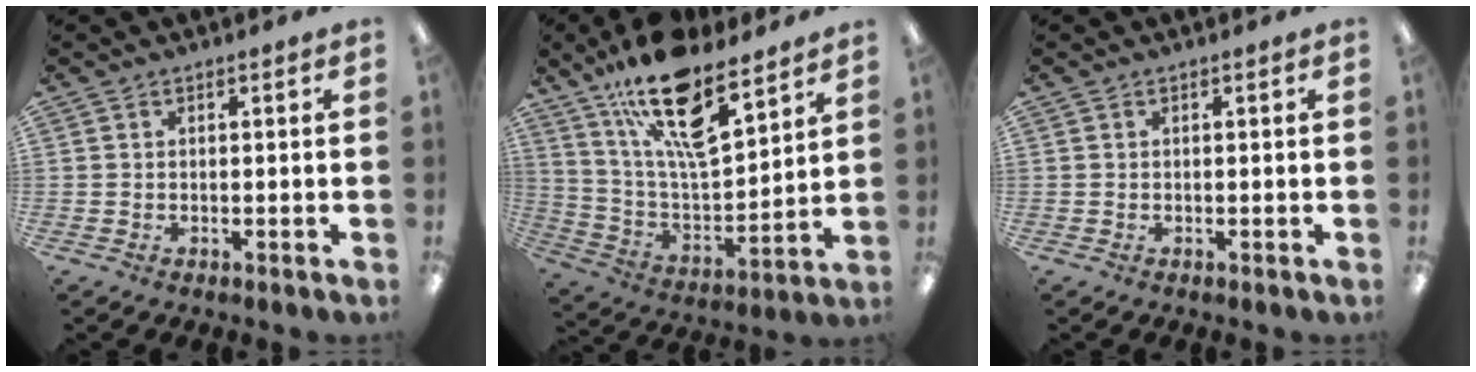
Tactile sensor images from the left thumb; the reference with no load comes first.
{"total": 20.5, "force": [14.1, 7.5, 12.9], "torque": [-0.220, -0.086, 0.244]}
{"total": 0.0}